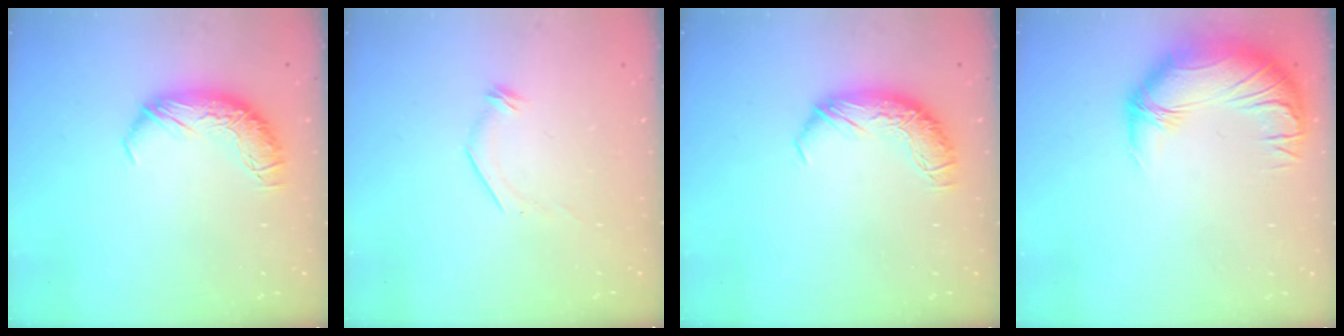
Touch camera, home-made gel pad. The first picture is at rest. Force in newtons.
{"total": 6.7, "press": 6.7, "slide": 1.1}
{"total": 0.0}
{"total": 2.8, "press": 0.1, "slide": 2.8}